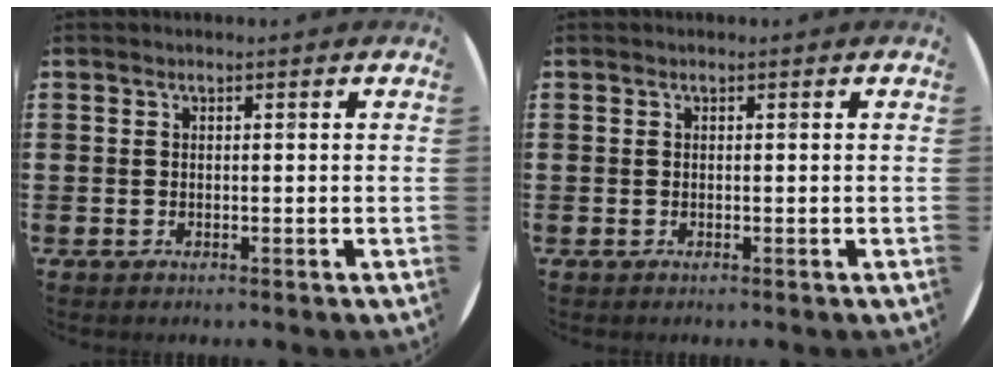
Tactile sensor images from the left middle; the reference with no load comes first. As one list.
[{"total": 0.0}]